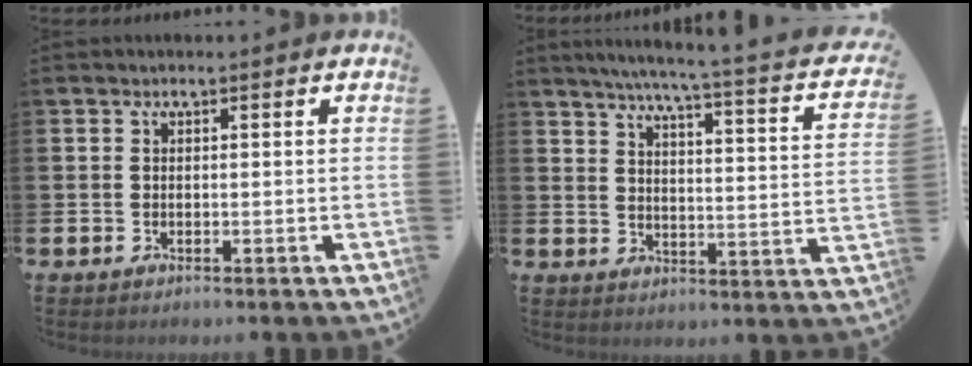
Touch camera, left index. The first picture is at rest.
{"total": 5.1, "force": [4.2, -0.2, 2.8], "torque": [-0.061, -0.046, 0.058]}